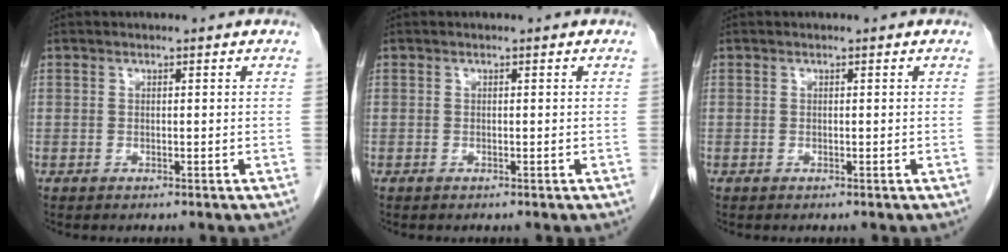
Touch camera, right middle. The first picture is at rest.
{"total": 0.0}
{"total": 0.0}